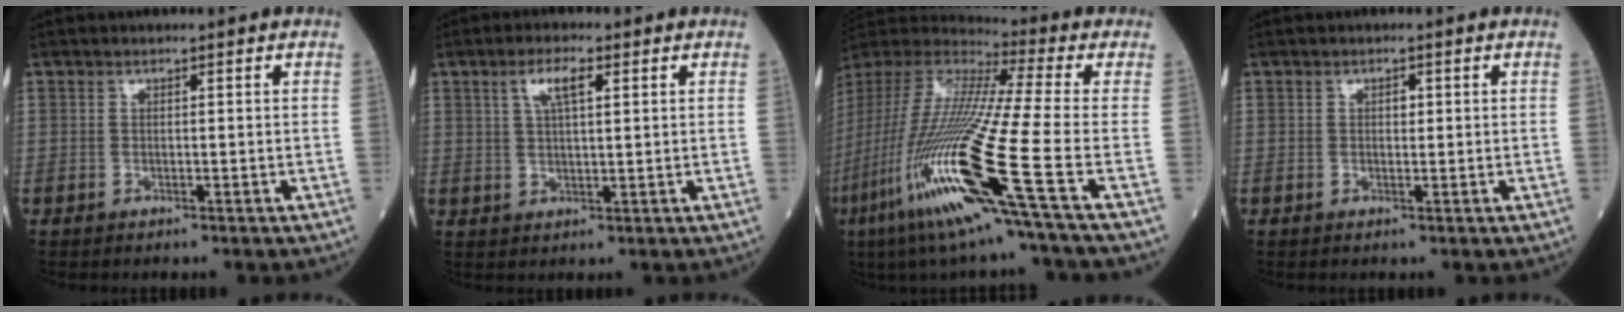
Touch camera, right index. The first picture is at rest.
{"total": 4.5, "force": [2.0, 1.0, 3.9], "torque": [-0.081, 0.008, 0.042]}
{"total": 25.0, "force": [-10.2, -0.7, 22.8], "torque": [-0.496, -0.061, -0.204]}
{"total": 0.9, "force": [0.2, 0.5, 0.7], "torque": [-0.009, 0.001, 0.003]}